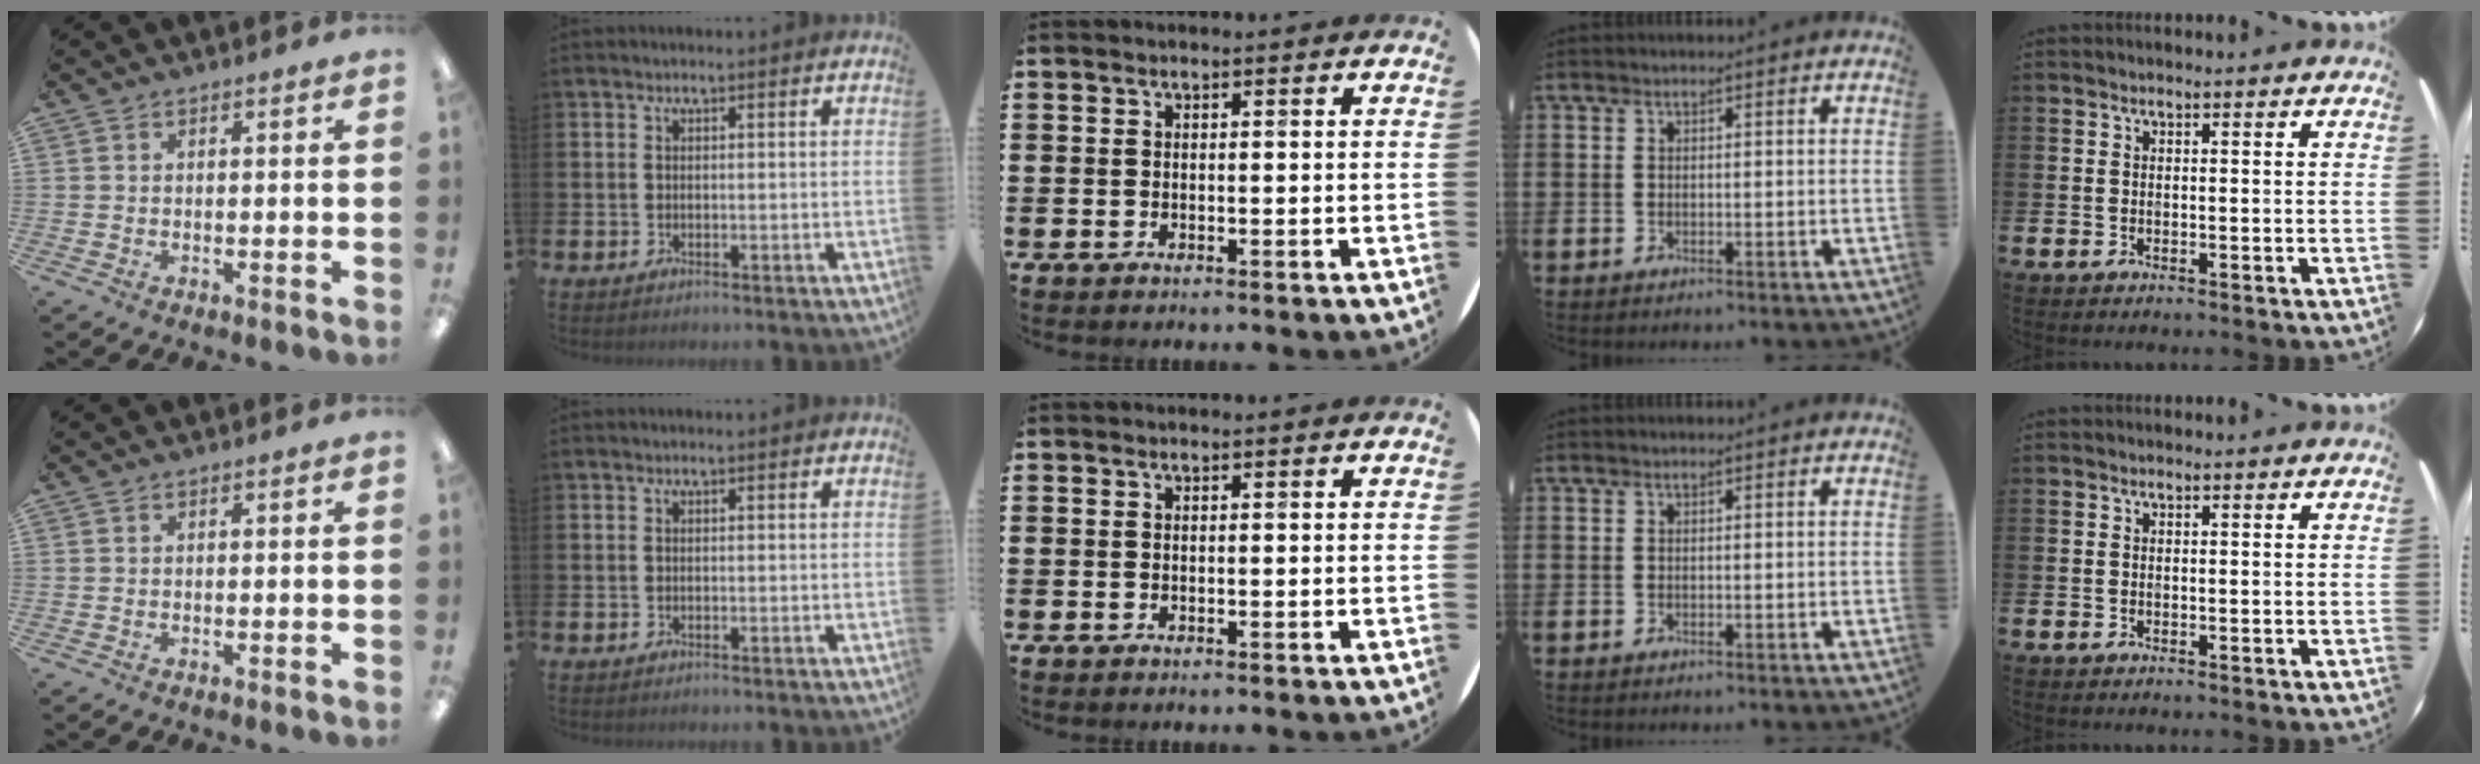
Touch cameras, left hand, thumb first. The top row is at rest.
{}